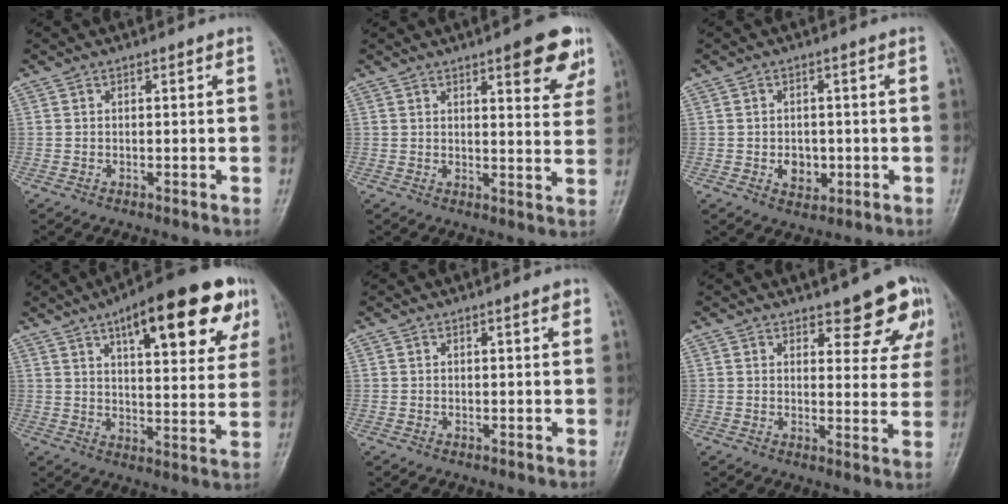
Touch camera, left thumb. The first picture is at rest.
{"total": 10.0, "force": [5.7, 3.0, 7.6], "torque": [-0.060, -0.023, 0.068]}
{"total": 4.0, "force": [-0.8, 3.2, 2.4], "torque": [-0.016, 0.003, -0.004]}
{"total": 22.3, "force": [11.3, 7.6, 17.6], "torque": [-0.209, -0.014, 0.157]}
{"total": 1.2, "force": [0.6, 0.2, 1.0], "torque": [-0.012, 0.001, 0.009]}
{"total": 9.6, "force": [6.4, 3.7, 6.1], "torque": [-0.031, -0.036, 0.079]}